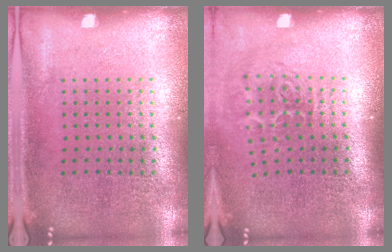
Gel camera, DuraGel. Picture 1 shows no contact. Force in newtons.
{"total": 1.9, "press": 1.2, "slide": 1.4}